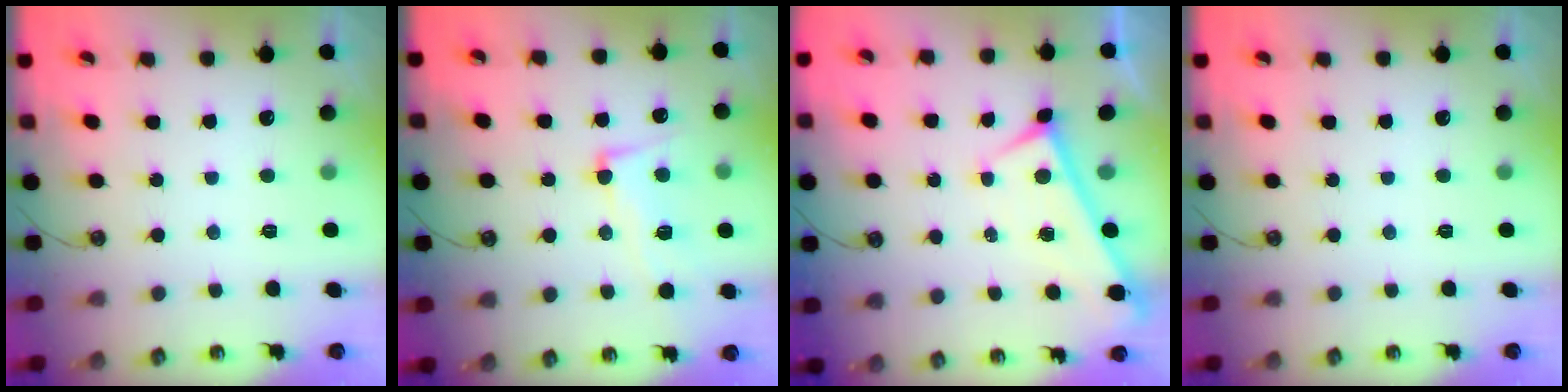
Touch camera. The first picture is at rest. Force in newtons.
{"total": 4.7, "press": 4.5, "slide": 1.5}
{"total": 0.0}
{"total": 0.0}